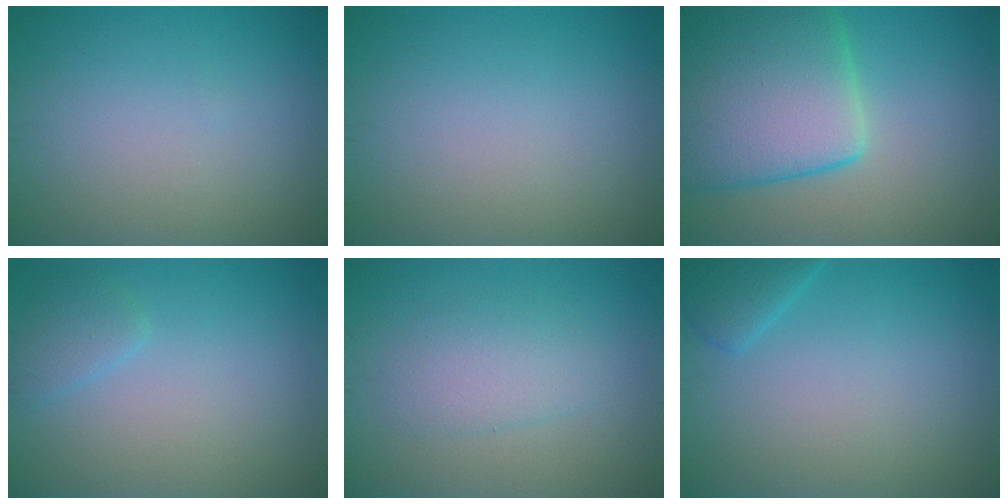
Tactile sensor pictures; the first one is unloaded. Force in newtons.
{"total": 0.0}
{"total": 12.0, "press": 11.9, "slide": 0.5}
{"total": 1.5, "press": 1.5, "slide": 0.2}
{"total": 2.6, "press": 2.6, "slide": 0.2}
{"total": 2.0, "press": 2.0, "slide": 0.1}